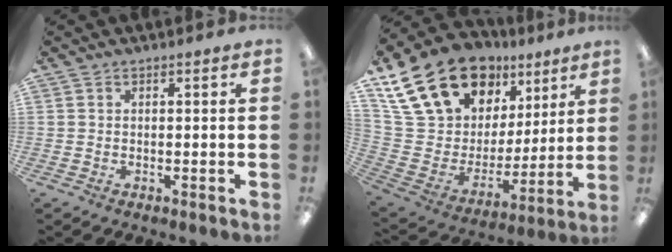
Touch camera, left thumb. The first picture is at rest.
{"total": 24.1, "force": [15.7, 14.4, 11.1], "torque": [-0.212, -0.083, 0.307]}